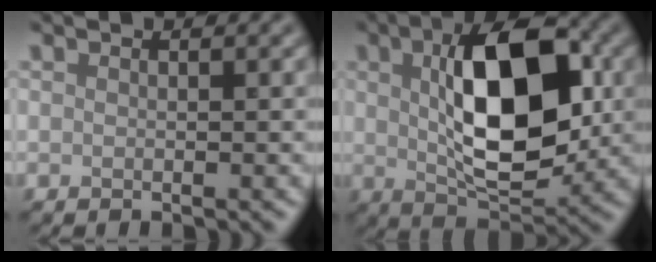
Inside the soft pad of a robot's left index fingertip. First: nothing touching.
{"total": 10.8, "force": [1.2, 5.1, 9.4], "torque": [-0.149, 0.009, 0.020]}